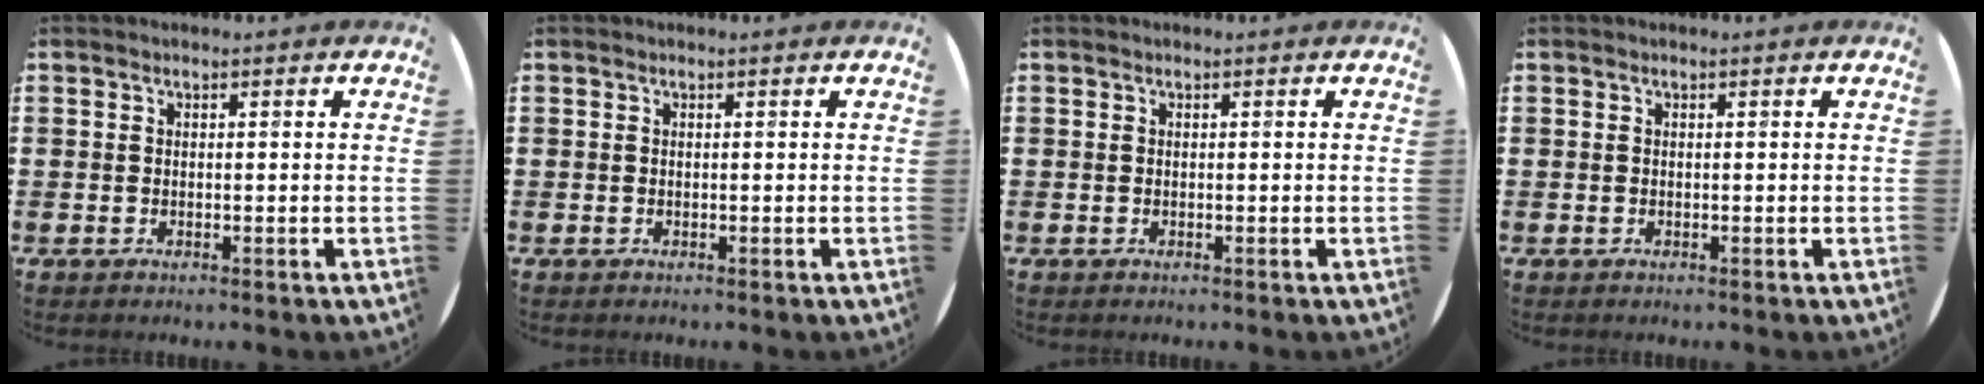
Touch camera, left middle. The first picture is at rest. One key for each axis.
{"total": 0.0}
{"total": 0.0}
{"total": 0.0}